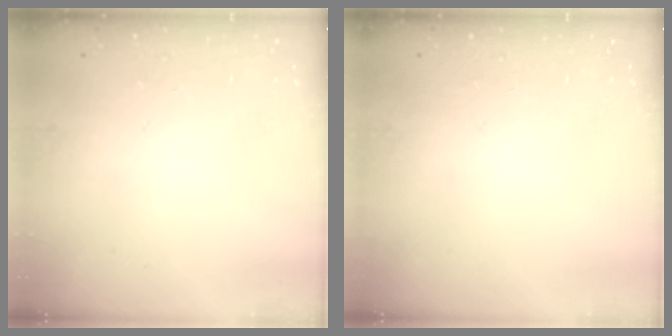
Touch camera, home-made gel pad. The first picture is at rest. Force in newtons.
{"total": 0.0}